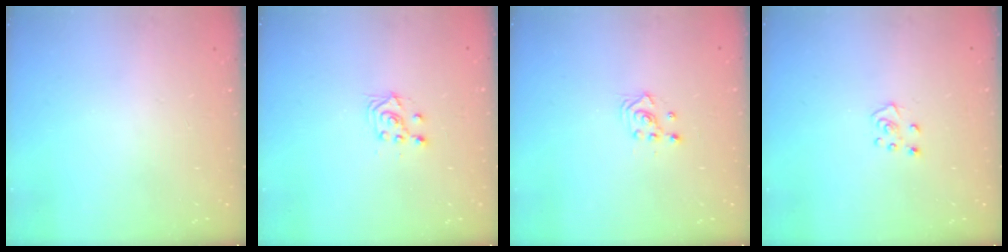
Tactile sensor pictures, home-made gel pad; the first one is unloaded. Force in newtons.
{"total": 5.0, "press": 5.0, "slide": 0.8}
{"total": 2.5, "press": 2.5, "slide": 0.3}
{"total": 4.6, "press": 4.6, "slide": 0.5}